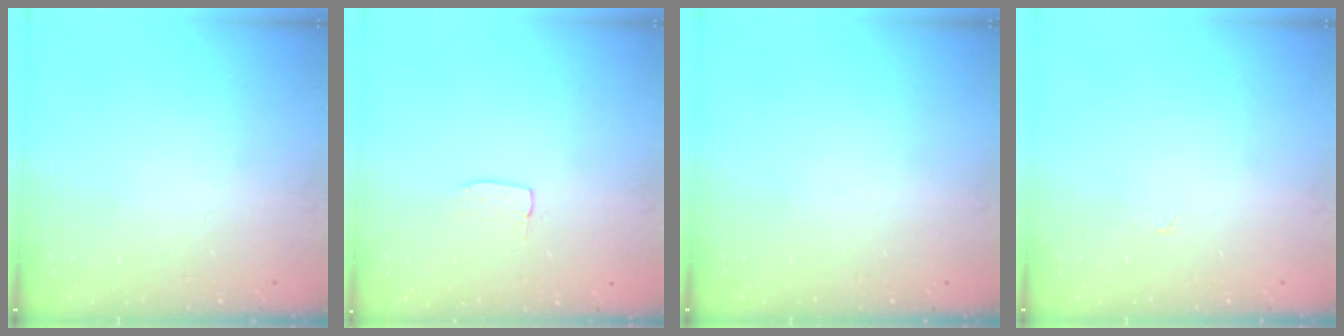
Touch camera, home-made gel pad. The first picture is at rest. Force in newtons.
{"total": 2.9, "press": 2.9, "slide": 0.2}
{"total": 0.0}
{"total": 0.0}